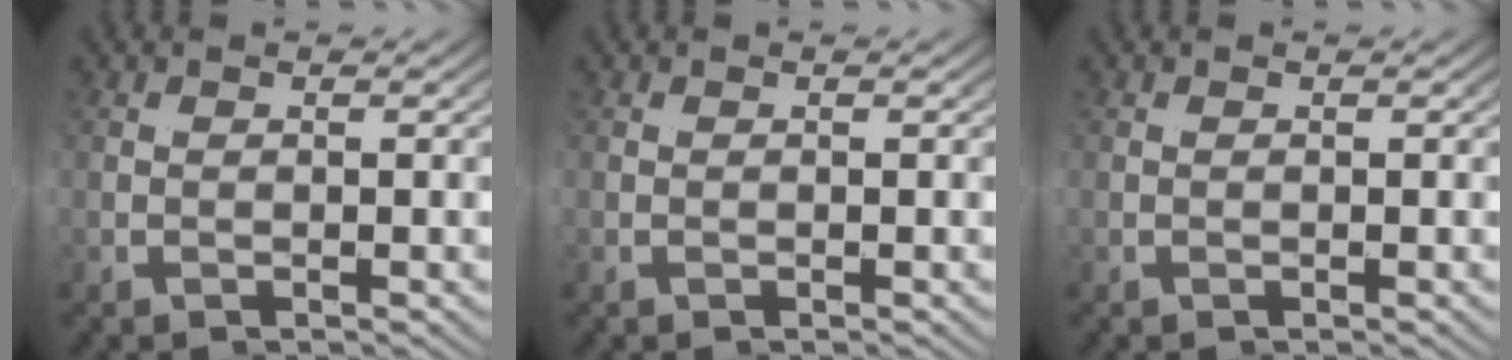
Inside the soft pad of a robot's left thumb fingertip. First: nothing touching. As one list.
[{"total": 0.0}, {"total": 0.0}]